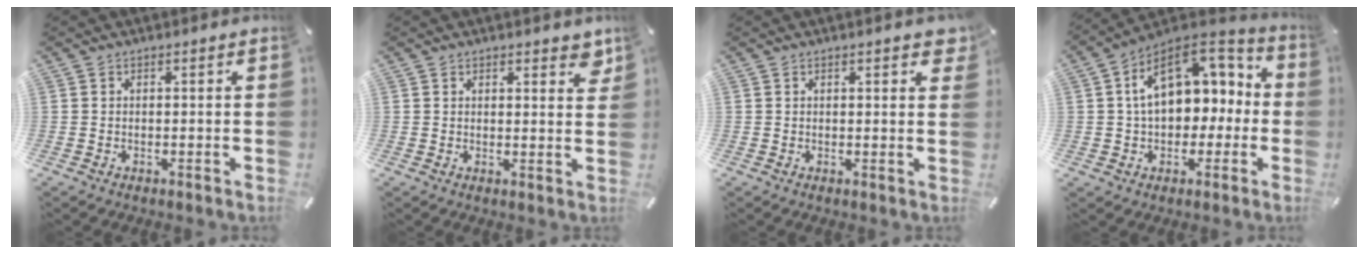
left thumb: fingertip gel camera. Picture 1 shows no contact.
{"total": 3.5, "force": [2.5, 1.7, 1.8], "torque": [-0.017, -0.009, 0.040]}
{"total": 2.3, "force": [1.4, 0.7, 1.6], "torque": [-0.020, -0.003, 0.021]}
{"total": 15.9, "force": [3.3, 11.5, 10.4], "torque": [-0.158, -0.006, 0.064]}